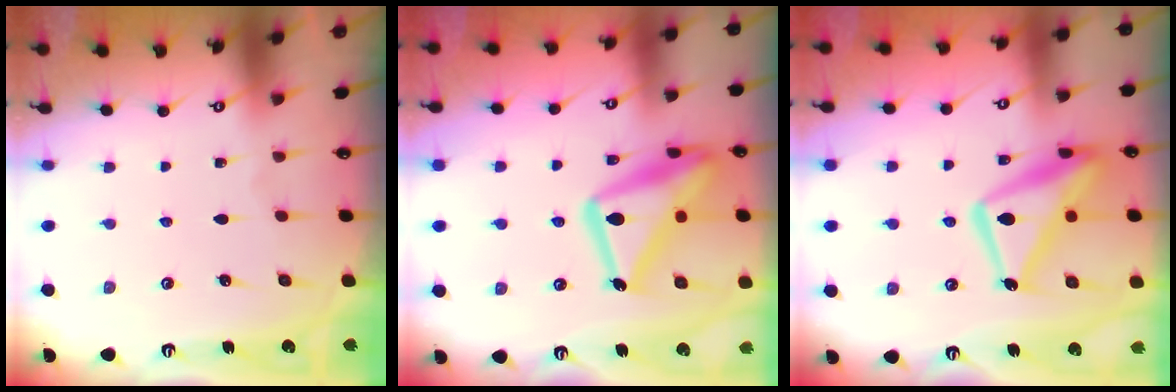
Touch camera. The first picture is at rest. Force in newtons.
{"total": 20.3, "press": 20.3, "slide": 1.4}
{"total": 15.4, "press": 15.4, "slide": 1.4}